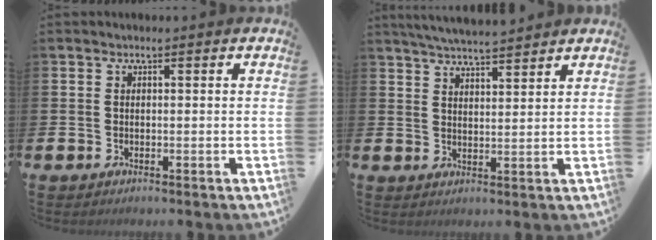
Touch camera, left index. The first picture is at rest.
{"total": 5.0, "force": [4.9, 0.1, 0.8], "torque": [-0.023, -0.024, 0.088]}